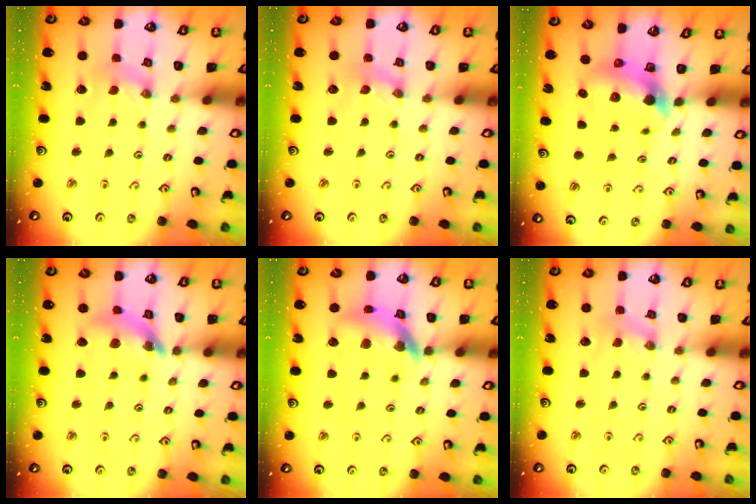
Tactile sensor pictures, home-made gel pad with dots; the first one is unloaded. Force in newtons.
{"total": 0.6, "press": 0.6, "slide": 0.2}
{"total": 5.2, "press": 5.1, "slide": 0.8}
{"total": 12.0, "press": 11.9, "slide": 1.3}
{"total": 11.5, "press": 11.4, "slide": 1.5}
{"total": 0.7, "press": 0.7, "slide": 0.1}